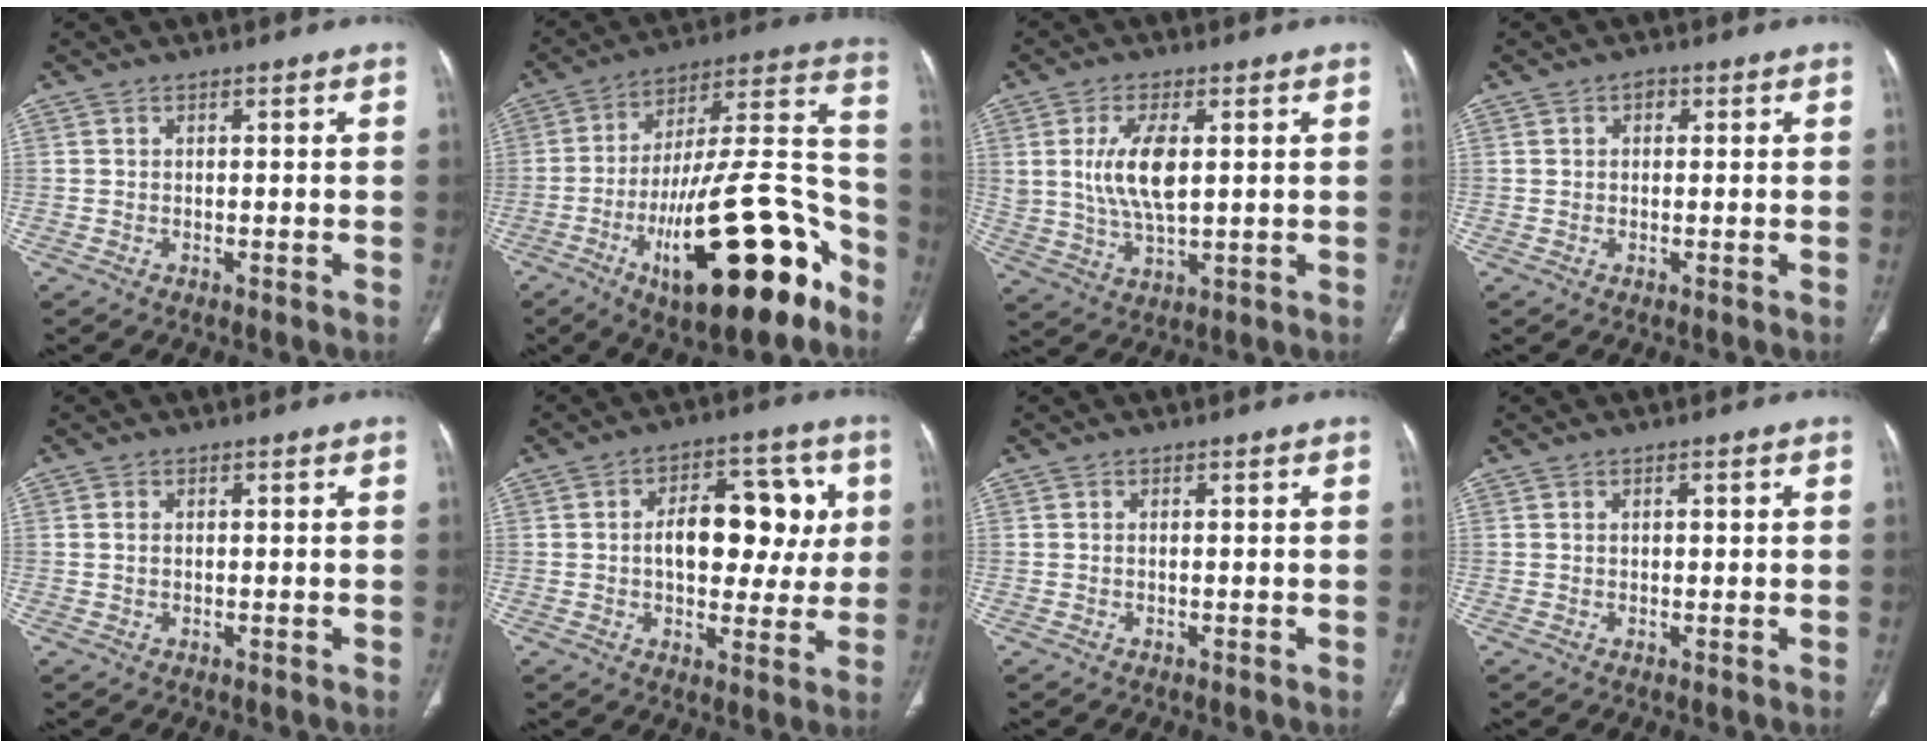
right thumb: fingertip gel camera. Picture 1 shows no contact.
{"total": 28.5, "force": [-13.9, 9.4, 23.1], "torque": [-0.316, 0.083, -0.211]}
{"total": 9.7, "force": [1.9, 4.4, 8.4], "torque": [-0.166, -0.011, 0.044]}
{"total": 1.6, "force": [0.5, 1.2, 0.8], "torque": [0.001, 0.003, 0.003]}
{"total": 1.0, "force": [0.2, 0.7, 0.7], "torque": [-0.012, 0.001, 0.004]}
{"total": 15.1, "force": [1.8, 9.2, 11.9], "torque": [-0.119, 0.021, 0.027]}
{"total": 0.0}
{"total": 1.1, "force": [0.4, 0.5, 0.8], "torque": [-0.014, 0.001, 0.006]}